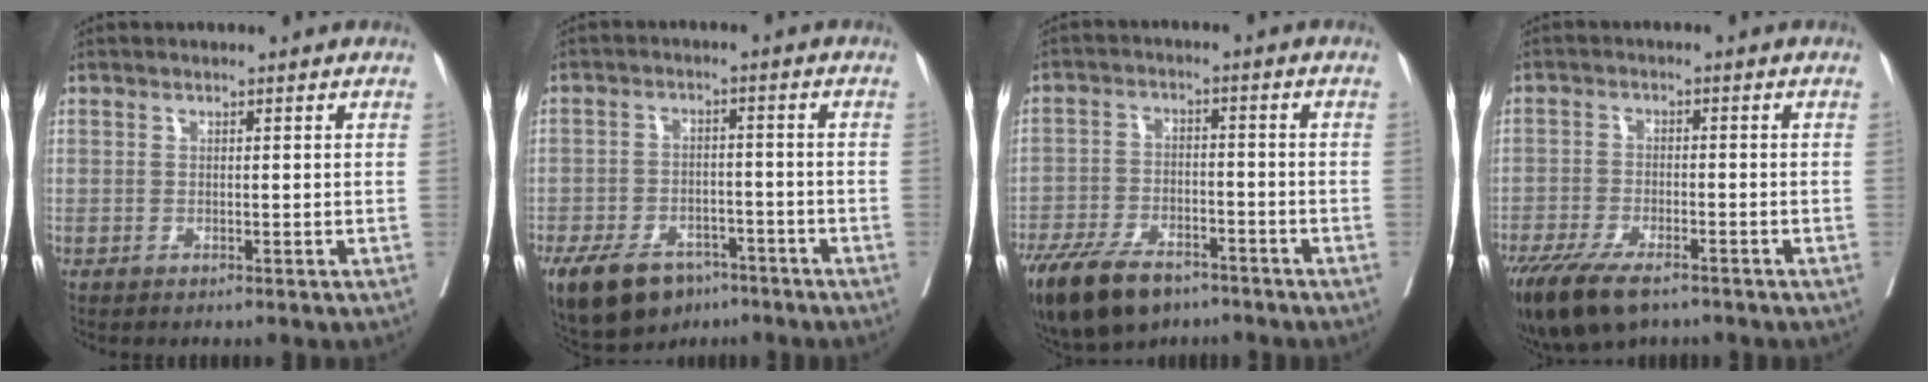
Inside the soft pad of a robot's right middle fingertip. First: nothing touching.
{"total": 12.4, "force": [-8.3, 6.9, 6.1], "torque": [-0.120, 0.001, -0.131]}
{"total": 12.4, "force": [-9.1, 5.1, 6.7], "torque": [-0.124, -0.017, -0.154]}
{"total": 10.7, "force": [-7.7, 3.7, 6.4], "torque": [-0.110, -0.018, -0.126]}